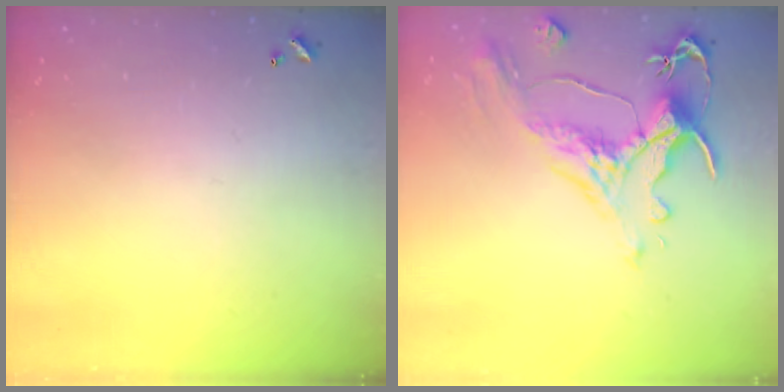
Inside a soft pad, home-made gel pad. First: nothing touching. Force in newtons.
{"total": 1.6, "press": 0.3, "slide": 1.5}